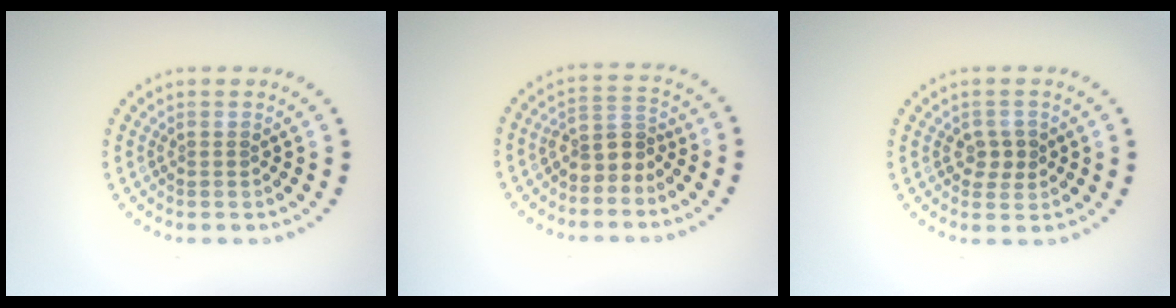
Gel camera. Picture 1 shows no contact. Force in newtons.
{"total": 2.4, "press": 1.9, "slide": 1.4}
{"total": 1.9, "press": 1.8, "slide": 0.6}